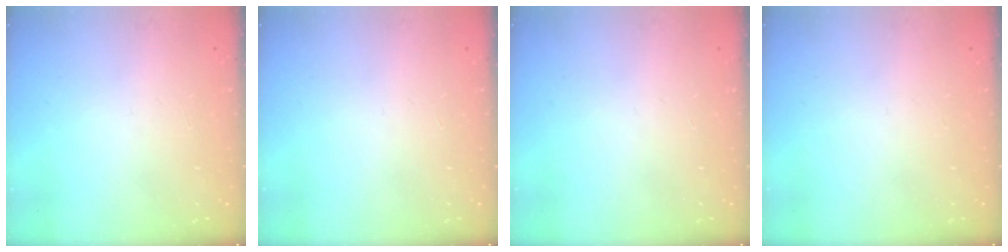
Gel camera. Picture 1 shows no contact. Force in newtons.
{"total": 0.0}
{"total": 0.0}
{"total": 0.0}